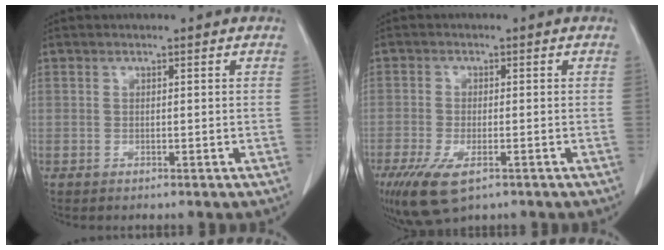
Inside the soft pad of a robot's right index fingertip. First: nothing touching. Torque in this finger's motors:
{"motor_torque": [1.03, -0.99, 0.37, 0.08]}